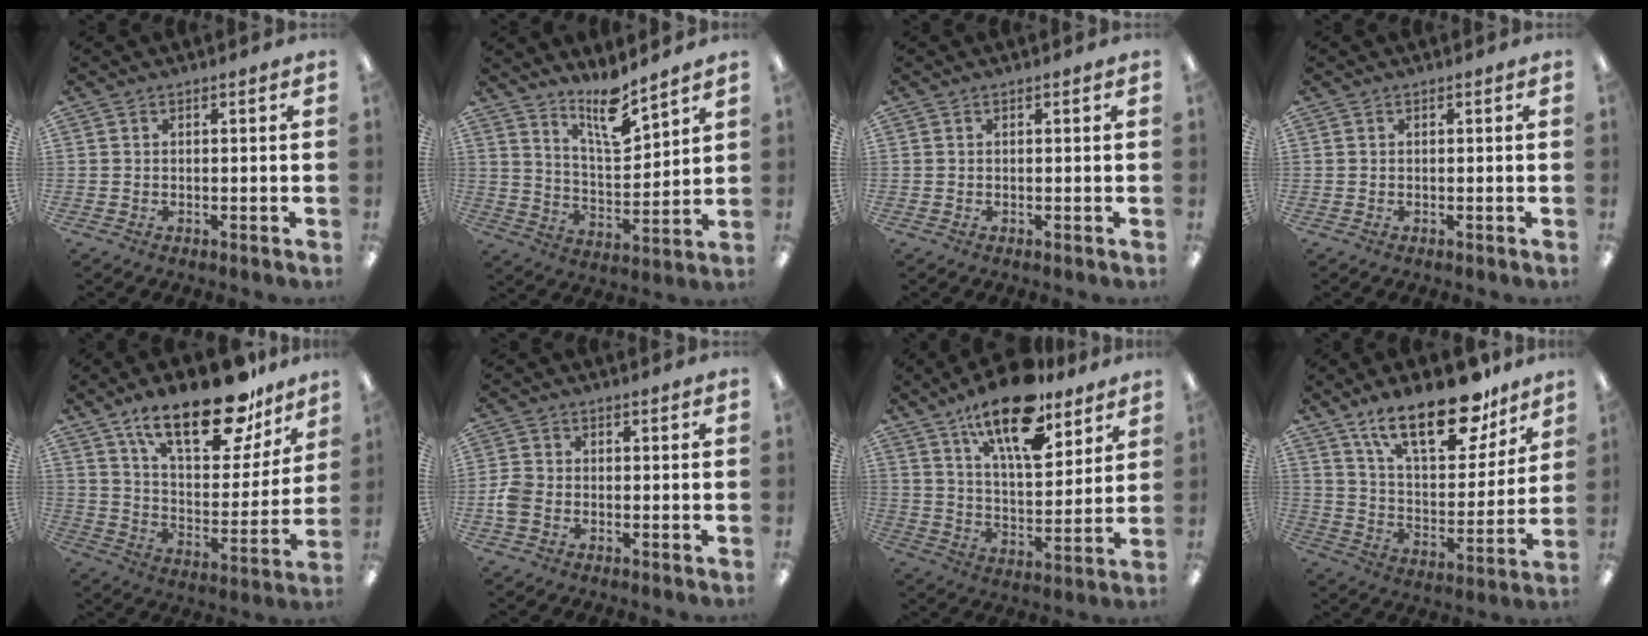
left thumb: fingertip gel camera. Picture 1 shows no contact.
{"total": 11.8, "force": [9.5, 3.1, 6.3], "torque": [-0.099, -0.064, 0.164]}
{"total": 0.0}
{"total": 0.0}
{"total": 23.6, "force": [15.8, 9.6, 14.7], "torque": [-0.226, -0.090, 0.268]}
{"total": 3.9, "force": [-1.3, 2.9, 2.3], "torque": [-0.051, 0.005, -0.025]}
{"total": 17.9, "force": [12.5, 6.8, 10.8], "torque": [-0.175, -0.065, 0.209]}
{"total": 22.7, "force": [15.3, 9.4, 13.9], "torque": [-0.211, -0.088, 0.260]}